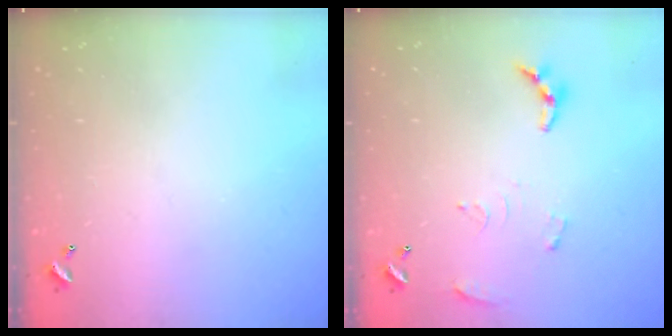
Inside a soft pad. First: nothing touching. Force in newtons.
{"total": 6.7, "press": 6.6, "slide": 0.6}